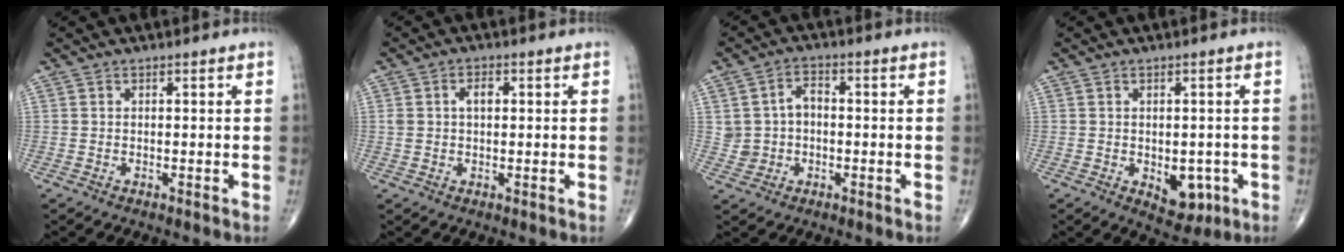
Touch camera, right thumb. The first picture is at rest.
{"total": 3.3, "force": [0.7, 2.0, 2.5], "torque": [-0.047, 0.011, 0.013]}
{"total": 5.7, "force": [-0.1, 4.8, 3.1], "torque": [-0.038, 0.020, -0.003]}
{"total": 6.3, "force": [-1.7, 4.1, 4.5], "torque": [-0.029, -0.001, -0.011]}